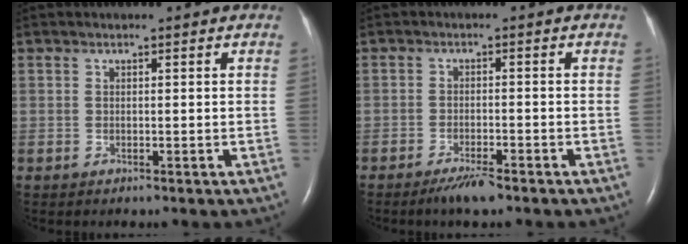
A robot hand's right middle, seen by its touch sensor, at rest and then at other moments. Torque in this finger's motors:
{"motor_torque": [0.37, -0.46, 0.06, 0.02]}